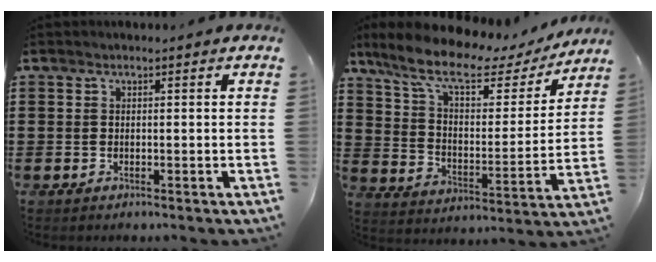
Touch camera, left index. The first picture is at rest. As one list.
[{"total": 10.4, "force": [7.9, 2.9, 6.0], "torque": [-0.139, -0.040, 0.135]}]